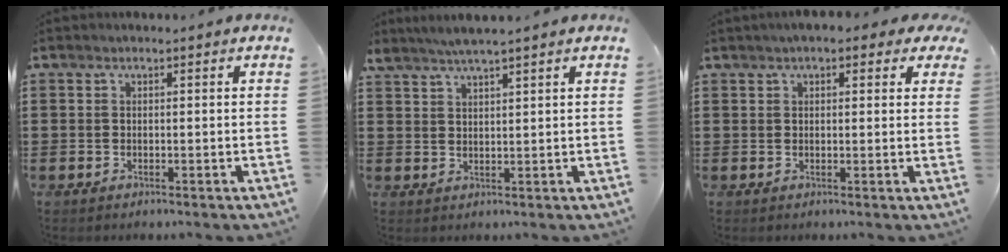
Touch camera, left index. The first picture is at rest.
{"total": 3.1, "force": [2.8, -0.3, 1.4], "torque": [-0.033, -0.003, 0.050]}
{"total": 2.4, "force": [1.8, 0.9, 1.5], "torque": [-0.027, 0.004, 0.029]}